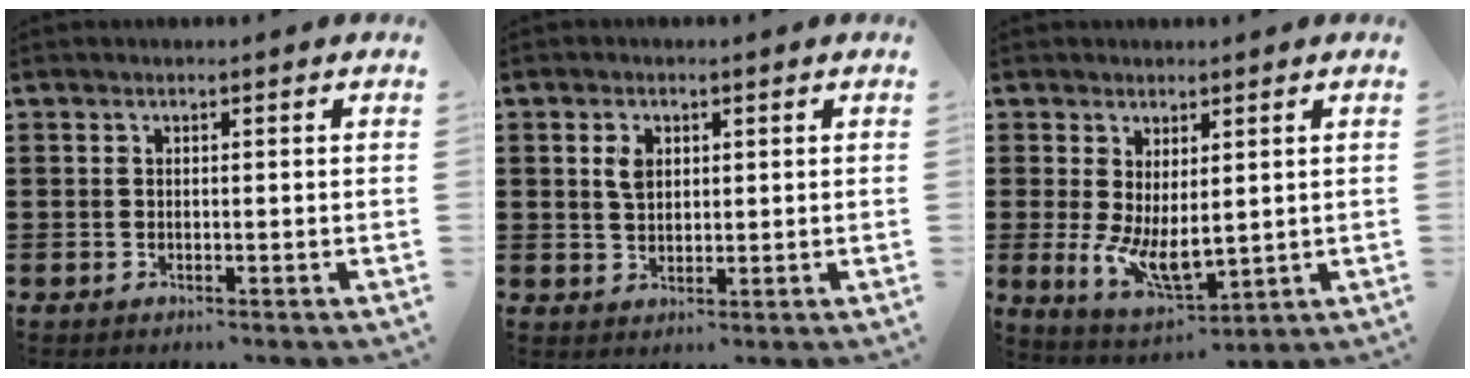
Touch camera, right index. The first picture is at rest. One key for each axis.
{"total": 3.0, "fx": 1.0, "fy": 1.9, "fz": 2.1, "tx": -0.048, "ty": 0.008, "tz": 0.017}
{"total": 6.2, "fx": 0.1, "fy": 2.9, "fz": 5.4, "tx": -0.103, "ty": -0.009, "tz": 0.005}